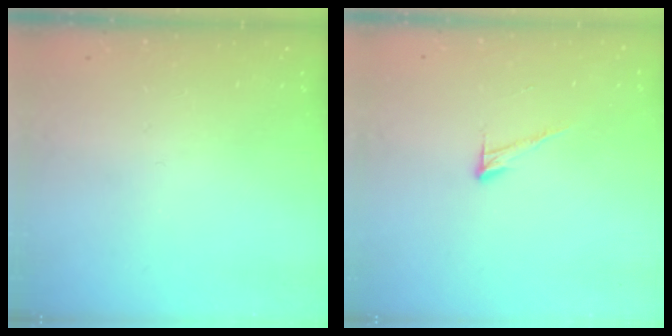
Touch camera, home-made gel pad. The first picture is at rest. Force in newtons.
{"total": 6.6, "press": 6.6, "slide": 0.3}